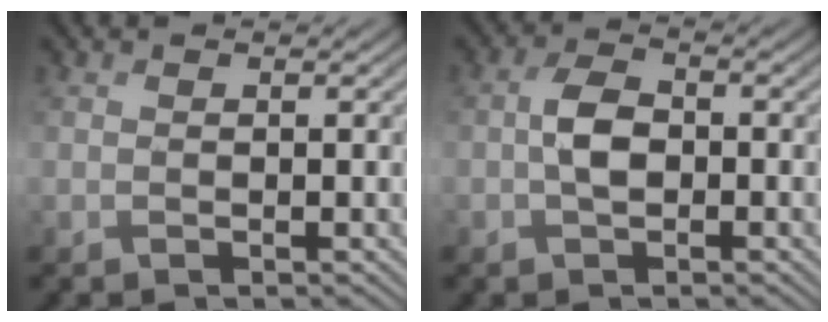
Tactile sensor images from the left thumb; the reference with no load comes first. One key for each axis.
{"total": 3.6, "fx": -0.7, "fy": 2.2, "fz": 2.8, "tx": -0.056, "ty": 0.007, "tz": -0.017}